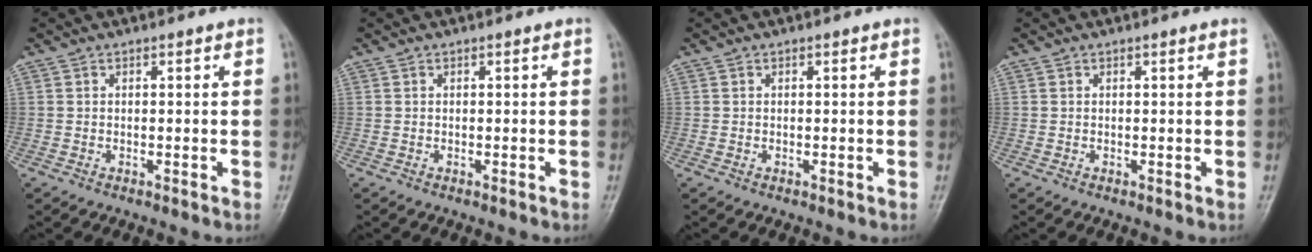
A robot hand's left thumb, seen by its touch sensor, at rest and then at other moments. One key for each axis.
{"total": 0.0}
{"total": 0.0}
{"total": 0.0}